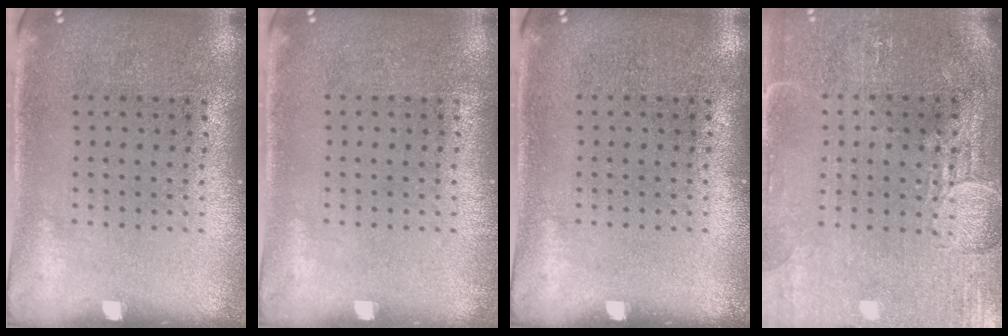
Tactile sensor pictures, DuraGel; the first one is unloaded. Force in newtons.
{"total": 0.0}
{"total": 0.0}
{"total": 3.8, "press": 3.6, "slide": 1.4}